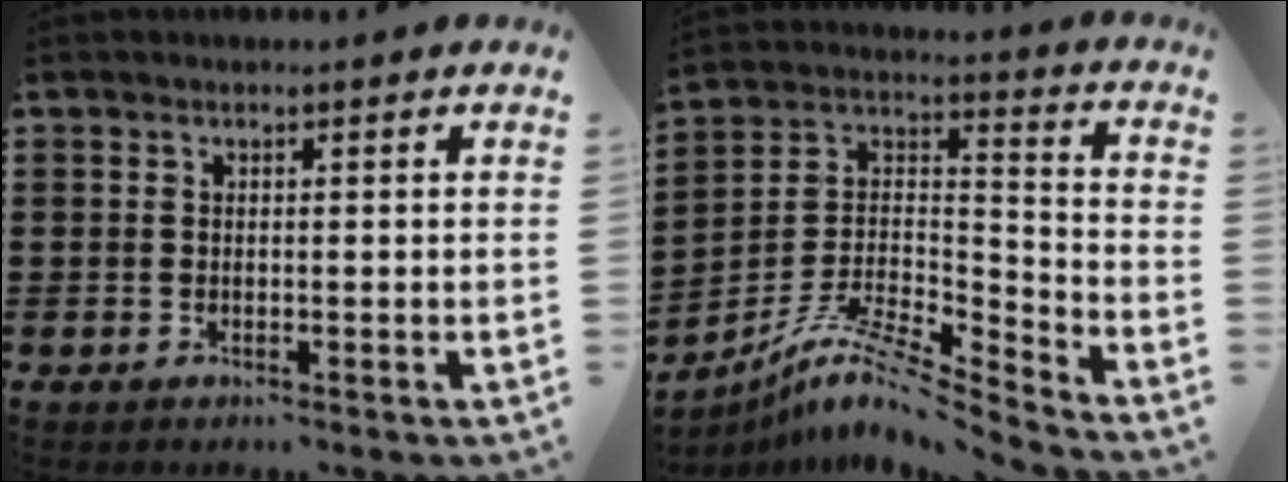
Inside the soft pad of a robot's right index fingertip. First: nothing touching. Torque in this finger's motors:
{"motor_torque": [-0.93, -0.15, -1.05, -0.21]}